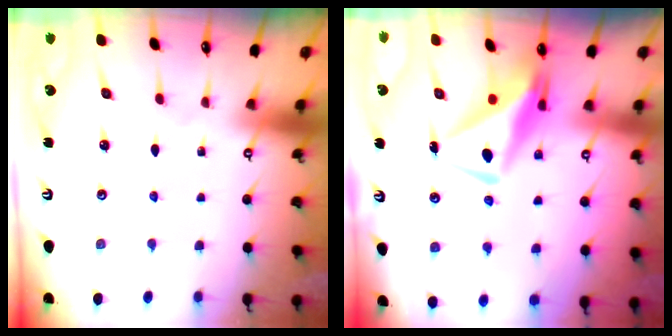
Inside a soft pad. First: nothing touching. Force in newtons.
{"total": 11.9, "press": 11.8, "slide": 1.5}